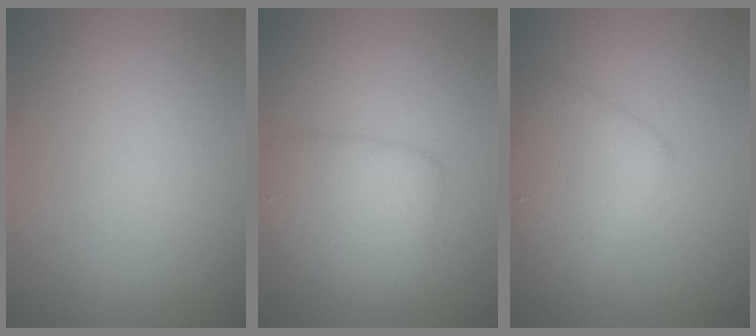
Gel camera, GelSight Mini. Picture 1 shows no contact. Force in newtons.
{"total": 4.1, "press": 4.1, "slide": 0.1}
{"total": 4.4, "press": 4.3, "slide": 0.1}